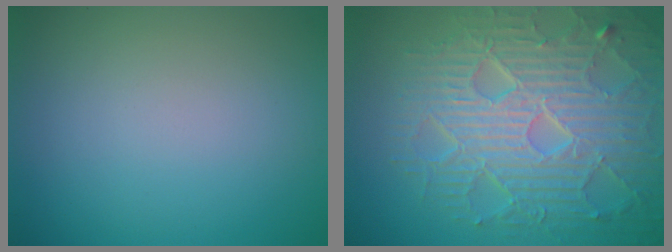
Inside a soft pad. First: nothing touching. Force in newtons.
{"total": 8.8, "press": 6.3, "slide": 6.2}